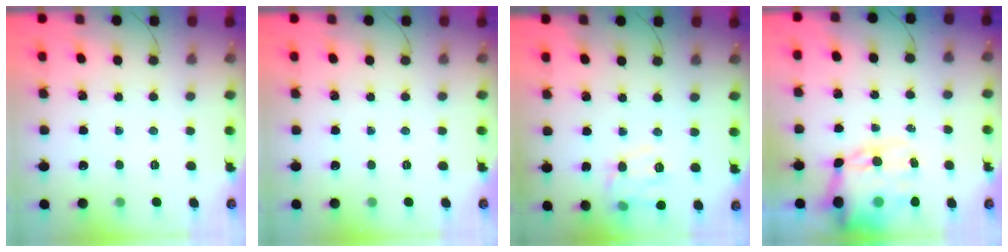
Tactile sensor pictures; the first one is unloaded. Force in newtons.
{"total": 0.0}
{"total": 11.1, "press": 11.1, "slide": 0.2}
{"total": 14.8, "press": 14.4, "slide": 3.4}